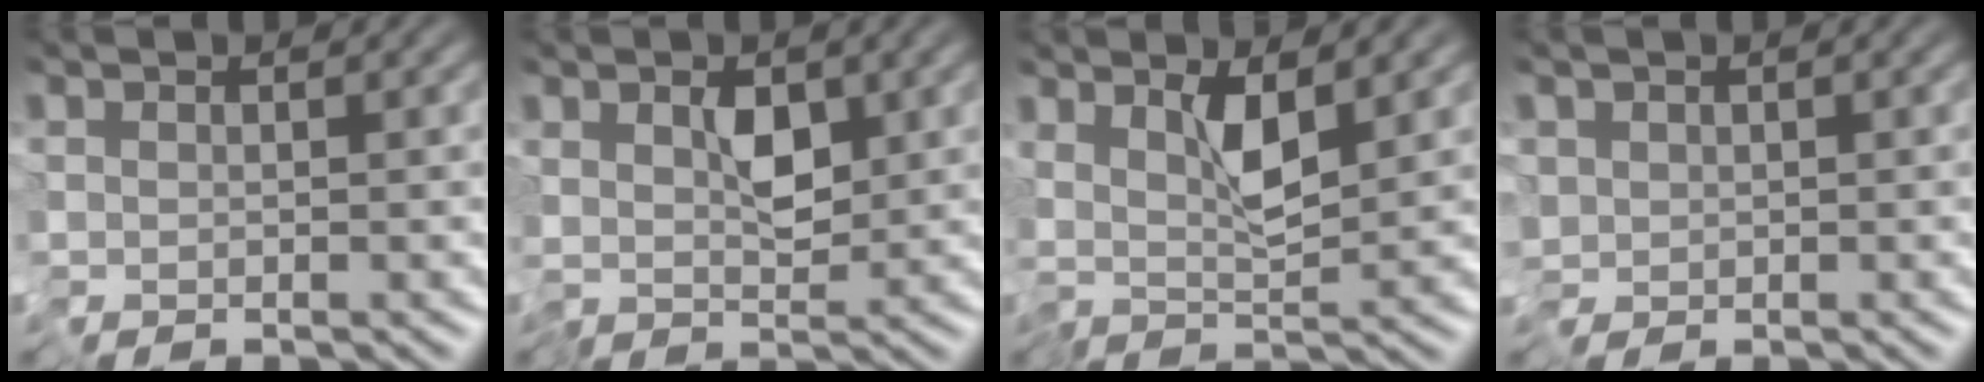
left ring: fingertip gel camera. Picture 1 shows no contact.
{"total": 2.7, "force": [0.4, 1.3, 2.3], "torque": [-0.039, -0.010, 0.010]}
{"total": 3.0, "force": [1.1, 0.0, 2.8], "torque": [-0.050, -0.009, 0.023]}
{"total": 1.6, "force": [-0.4, 0.9, 1.2], "torque": [-0.015, 0.001, -0.016]}